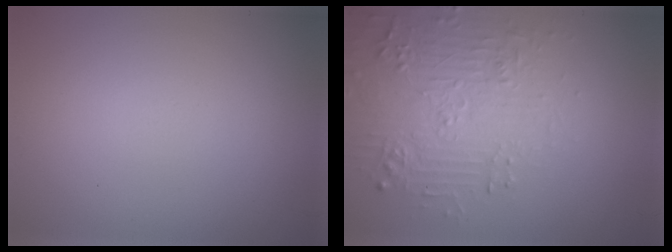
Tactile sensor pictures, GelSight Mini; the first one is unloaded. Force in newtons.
{"total": 5.2, "press": 4.0, "slide": 3.3}